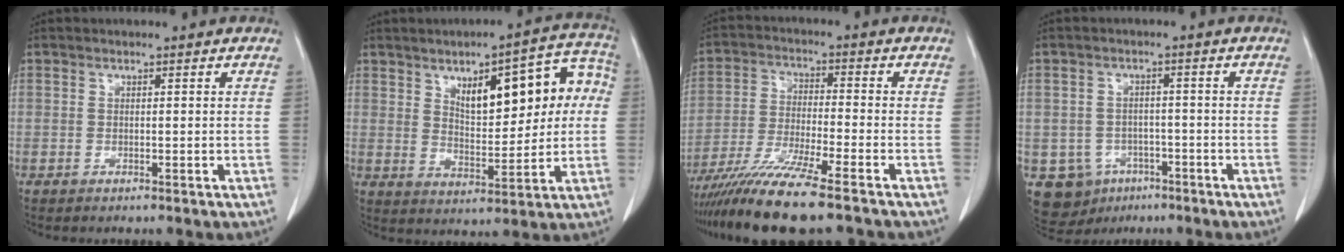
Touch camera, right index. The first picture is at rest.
{"total": 14.3, "force": [3.6, 5.4, 12.8], "torque": [-0.162, 0.035, 0.057]}
{"total": 12.4, "force": [-9.8, -0.6, 7.5], "torque": [-0.135, -0.034, -0.171]}
{"total": 7.5, "force": [-3.3, 6.6, 1.5], "torque": [-0.032, 0.009, -0.038]}